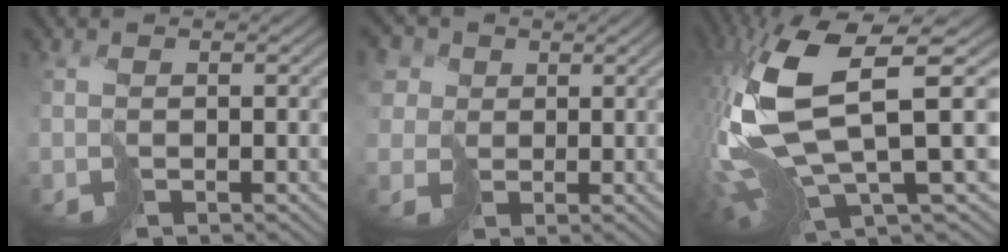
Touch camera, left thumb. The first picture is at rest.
{"total": 5.6, "force": [1.9, 4.8, 2.2], "torque": [-0.096, 0.015, 0.025]}
{"total": 16.0, "force": [0.4, 5.4, 15.1], "torque": [-0.350, -0.013, 0.032]}